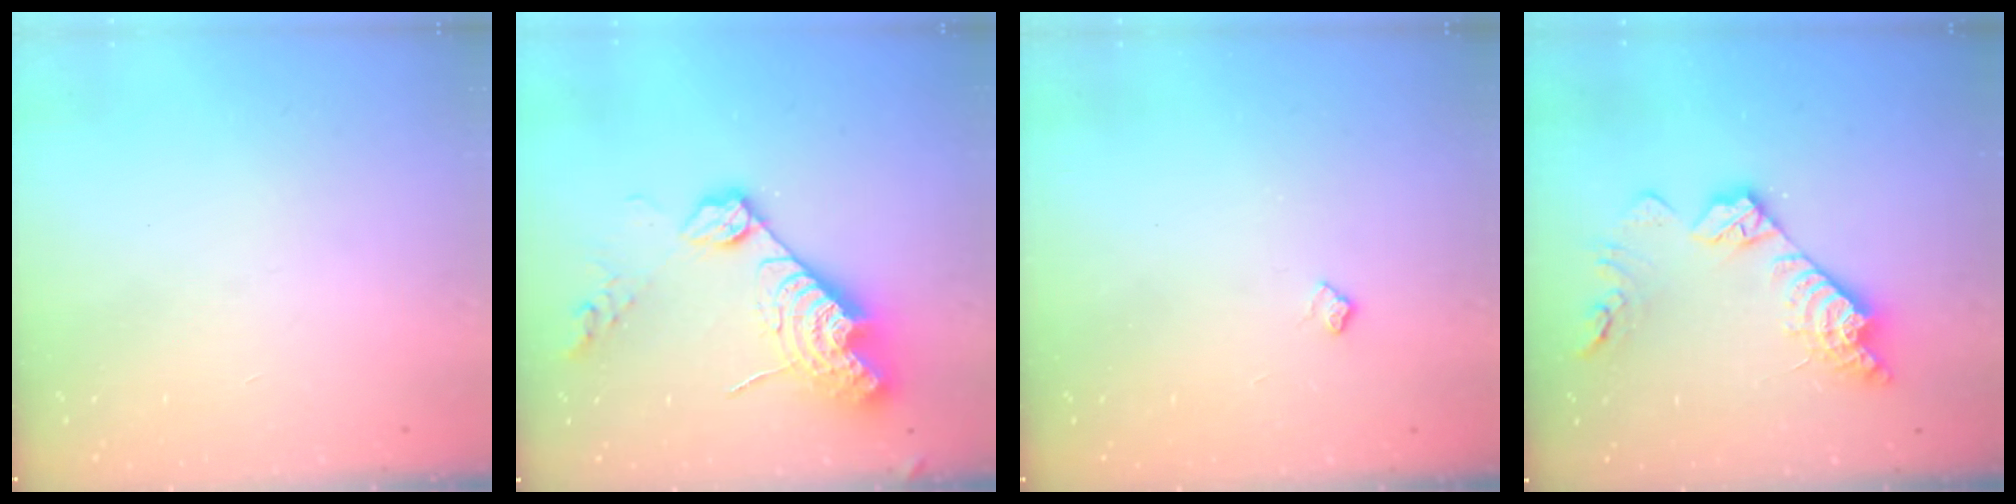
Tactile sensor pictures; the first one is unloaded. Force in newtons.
{"total": 17.0, "press": 16.9, "slide": 2.0}
{"total": 4.5, "press": 4.5, "slide": 0.6}
{"total": 15.6, "press": 15.6, "slide": 0.9}